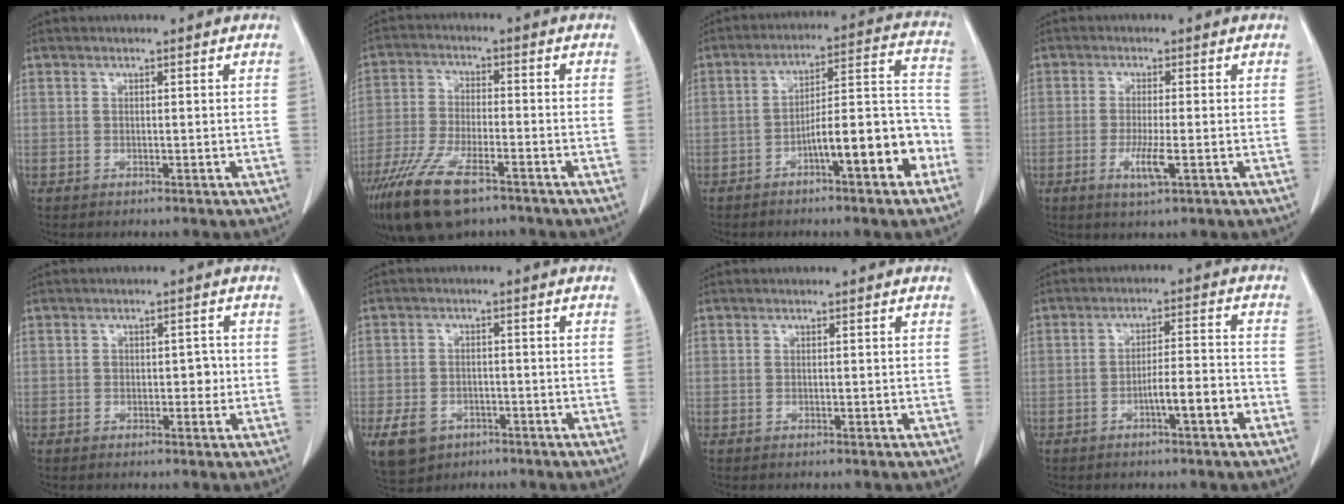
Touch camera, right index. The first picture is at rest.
{"total": 12.6, "force": [-8.4, 3.8, 8.5], "torque": [-0.170, -0.022, -0.152]}
{"total": 12.6, "force": [-5.8, 2.1, 11.0], "torque": [-0.158, 0.036, -0.084]}
{"total": 4.1, "force": [-1.5, 0.3, 3.8], "torque": [-0.077, -0.010, -0.024]}
{"total": 2.2, "force": [-0.3, 1.4, 1.7], "torque": [-0.016, 0.007, -0.004]}
{"total": 7.6, "force": [-4.1, 5.7, 2.9], "torque": [-0.059, 0.001, -0.057]}
{"total": 0.0}
{"total": 6.1, "force": [-2.9, 0.4, 5.3], "torque": [-0.083, 0.013, -0.043]}